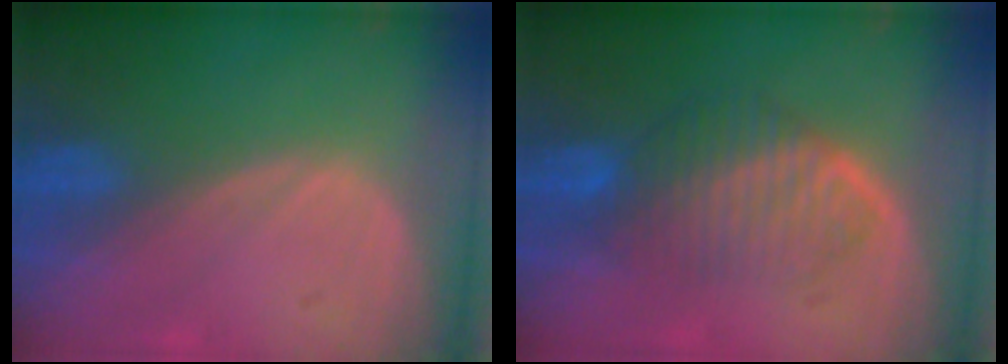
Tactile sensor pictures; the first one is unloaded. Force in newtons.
{"total": 6.7, "press": 6.4, "slide": 1.7}